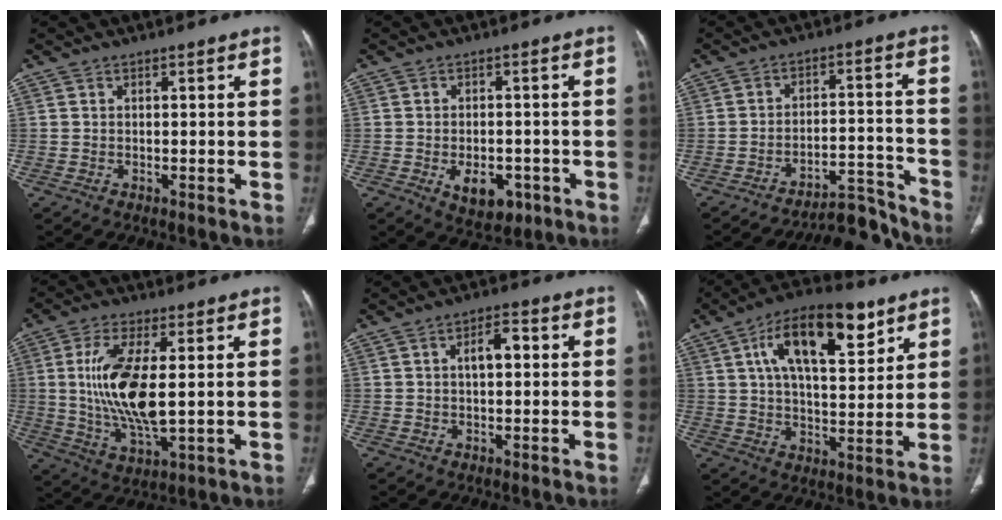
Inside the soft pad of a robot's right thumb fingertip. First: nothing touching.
{"total": 7.7, "force": [-2.9, 4.8, 5.3], "torque": [-0.060, 0.009, -0.029]}
{"total": 8.7, "force": [-8.6, 1.4, 0.9], "torque": [0.002, 0.102, -0.137]}
{"total": 14.1, "force": [1.3, 5.2, 13.1], "torque": [-0.269, -0.019, 0.032]}
{"total": 4.7, "force": [0.7, 2.3, 4.0], "torque": [-0.063, 0.014, 0.008]}
{"total": 18.0, "force": [8.4, 7.8, 13.9], "torque": [-0.195, -0.014, 0.136]}